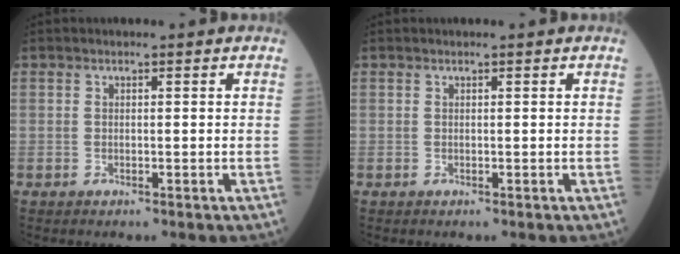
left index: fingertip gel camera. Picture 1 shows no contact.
{"total": 0.0}